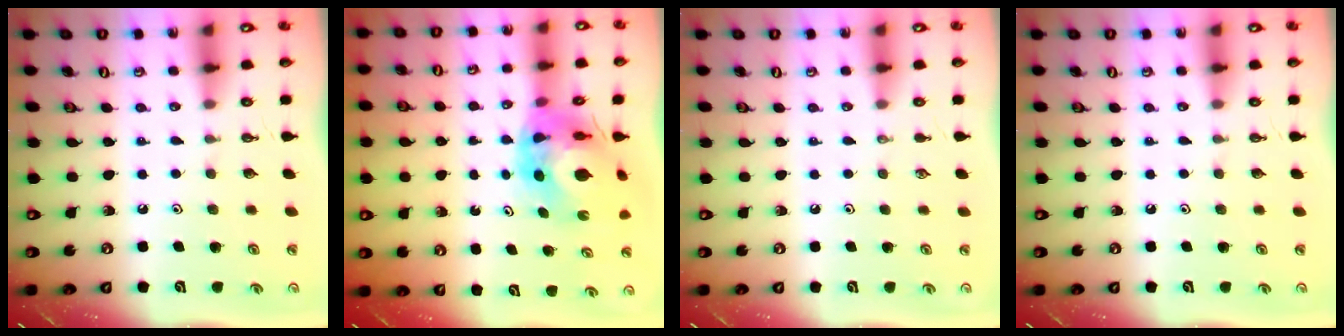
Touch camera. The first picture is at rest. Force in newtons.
{"total": 11.2, "press": 11.1, "slide": 1.0}
{"total": 0.0}
{"total": 0.0}